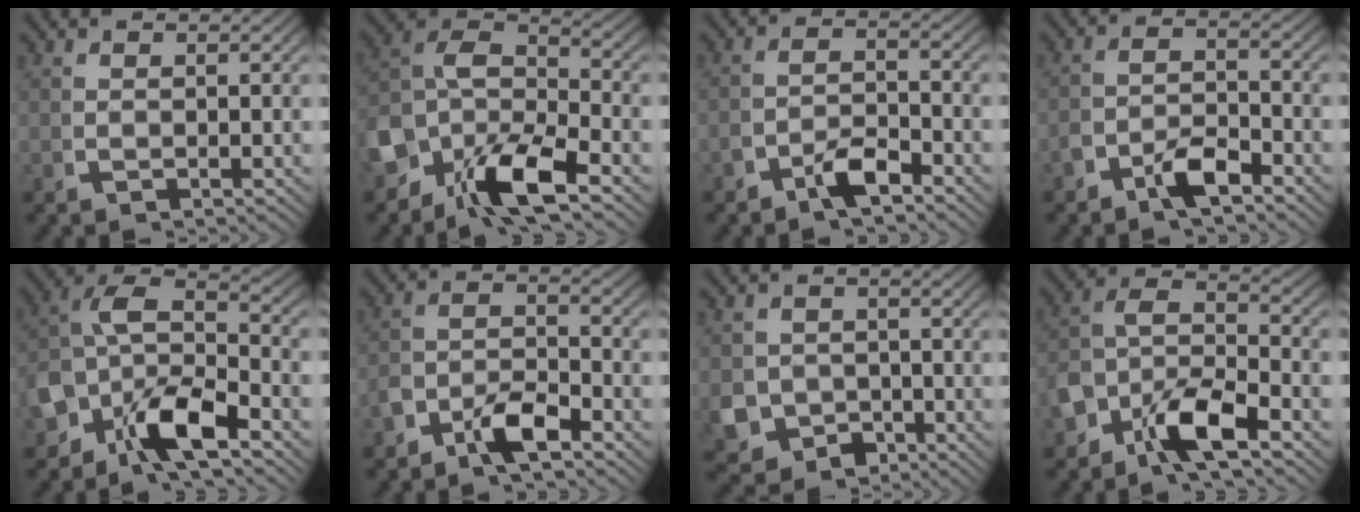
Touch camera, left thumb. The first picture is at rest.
{"total": 12.4, "force": [-1.7, 9.5, 7.8], "torque": [-0.190, -0.041, -0.029]}
{"total": 2.8, "force": [-1.8, 1.4, 1.7], "torque": [-0.029, -0.007, -0.034]}
{"total": 3.2, "force": [-1.9, 1.8, 1.9], "torque": [-0.037, -0.009, -0.036]}
{"total": 10.5, "force": [-1.0, 7.8, 6.9], "torque": [-0.165, -0.030, -0.018]}
{"total": 3.9, "force": [-1.9, 2.3, 2.4], "torque": [-0.053, -0.014, -0.037]}
{"total": 7.4, "force": [-3.3, 6.0, 2.7], "torque": [-0.068, -0.038, -0.045]}
{"total": 8.1, "force": [-1.3, 5.9, 5.4], "torque": [-0.132, -0.024, -0.027]}